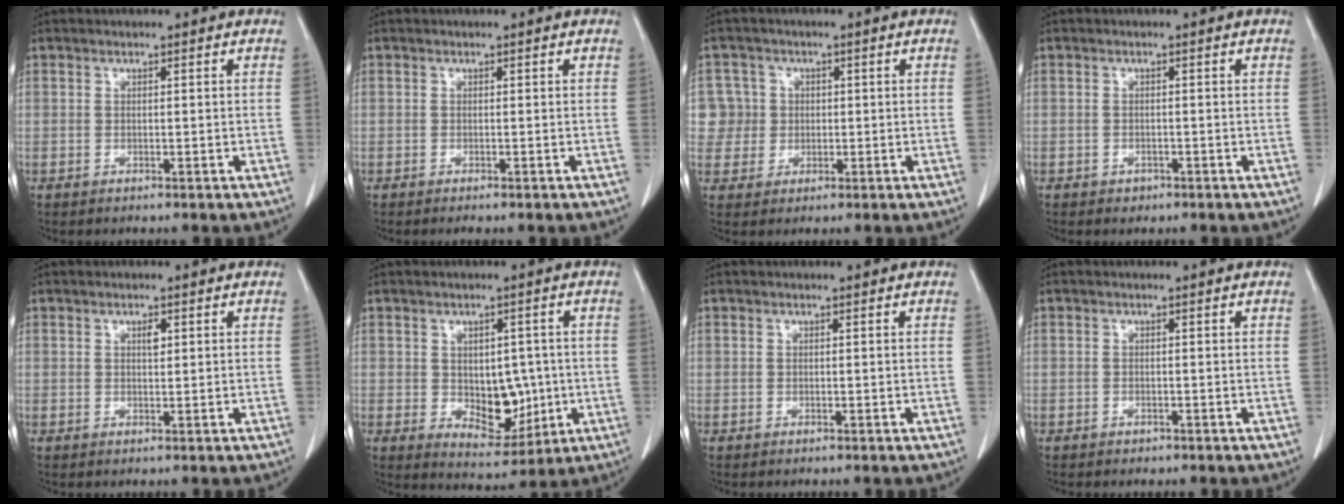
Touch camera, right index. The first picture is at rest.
{"total": 0.7, "force": [-0.6, 0.1, 0.4], "torque": [-0.006, -0.001, -0.010]}
{"total": 5.6, "force": [0.8, 5.5, -0.1], "torque": [0.015, 0.018, 0.017]}
{"total": 1.2, "force": [-0.7, 0.9, 0.3], "torque": [-0.007, 0.002, -0.008]}
{"total": 1.2, "force": [0.5, 0.5, 1.0], "torque": [-0.017, 0.000, 0.007]}
{"total": 7.8, "force": [-0.5, 4.9, 6.0], "torque": [-0.082, 0.000, 0.010]}
{"total": 0.0}
{"total": 0.6, "force": [-0.4, 0.4, 0.1], "torque": [-0.009, 0.000, -0.006]}